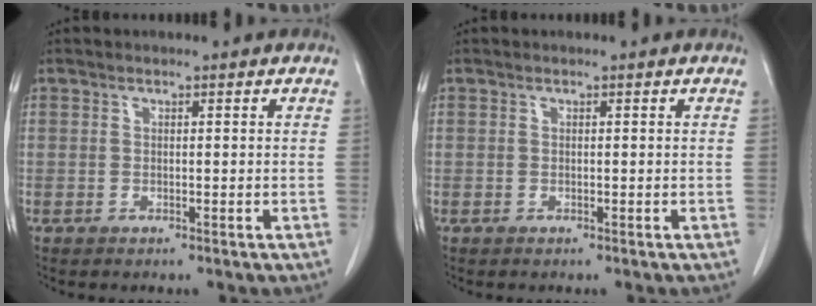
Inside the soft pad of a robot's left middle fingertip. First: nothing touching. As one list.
[{"total": 0.0}]